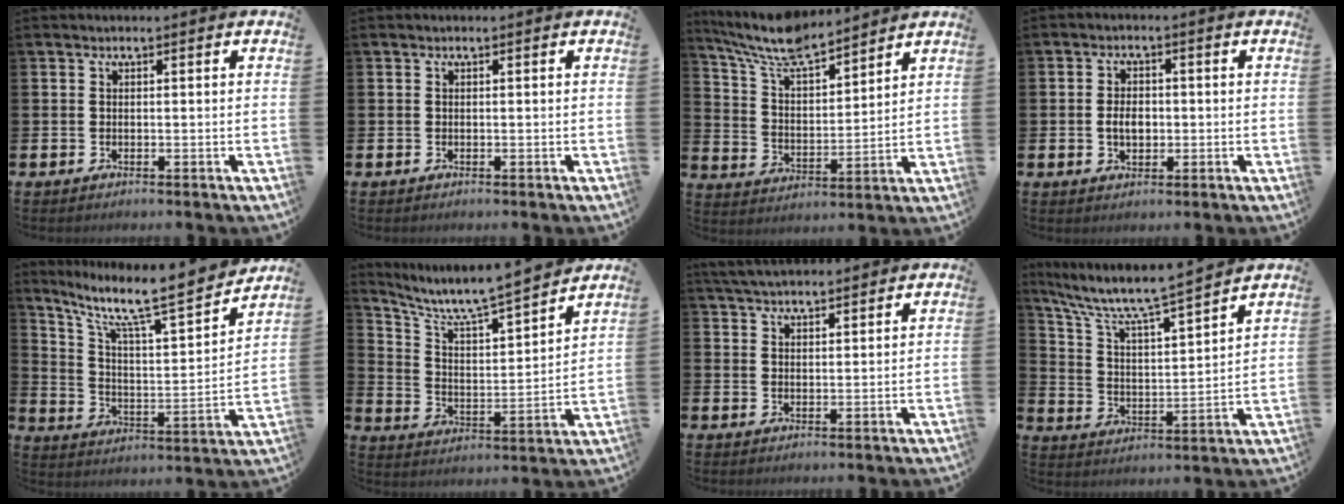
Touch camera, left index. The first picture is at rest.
{"total": 0.0}
{"total": 8.4, "force": [7.7, 1.9, 3.0], "torque": [-0.094, -0.037, 0.138]}
{"total": 3.2, "force": [-0.2, 2.2, 2.3], "torque": [-0.028, 0.000, -0.010]}
{"total": 10.3, "force": [8.7, 1.8, 5.2], "torque": [-0.133, -0.065, 0.142]}
{"total": 6.9, "force": [6.5, 0.3, 2.4], "torque": [-0.080, -0.059, 0.105]}
{"total": 4.2, "force": [4.1, 0.6, 0.7], "torque": [-0.022, -0.015, 0.076]}
{"total": 8.1, "force": [7.5, 0.7, 3.2], "torque": [-0.098, -0.054, 0.123]}